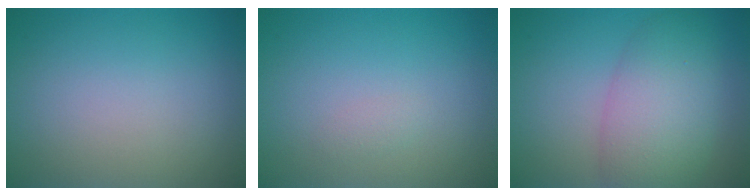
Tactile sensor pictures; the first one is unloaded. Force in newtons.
{"total": 0.6, "press": 0.6, "slide": 0.0}
{"total": 6.6, "press": 6.6, "slide": 0.2}